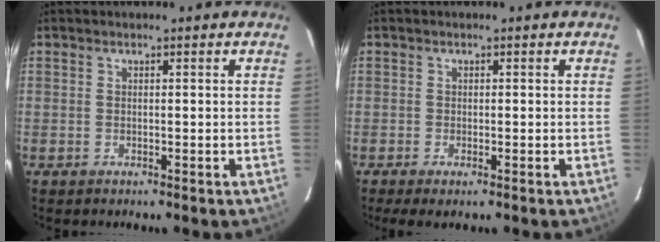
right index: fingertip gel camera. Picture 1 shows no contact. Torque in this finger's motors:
{"motor_torque": [0.24, -0.04, 0.05, 0.01]}